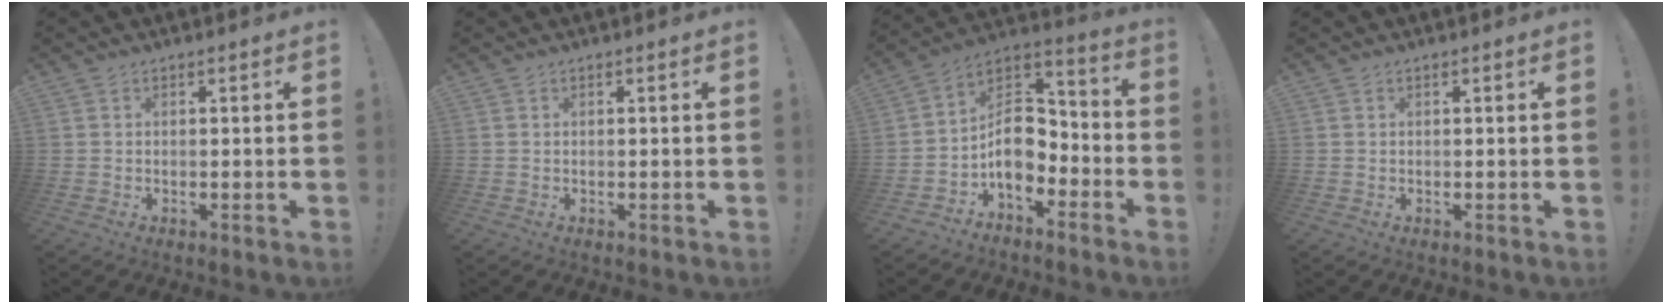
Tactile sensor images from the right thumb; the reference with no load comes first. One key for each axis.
{"total": 0.0}
{"total": 11.6, "fx": -2.9, "fy": 8.7, "fz": 7.0, "tx": -0.107, "ty": 0.014, "tz": -0.042}
{"total": 0.0}